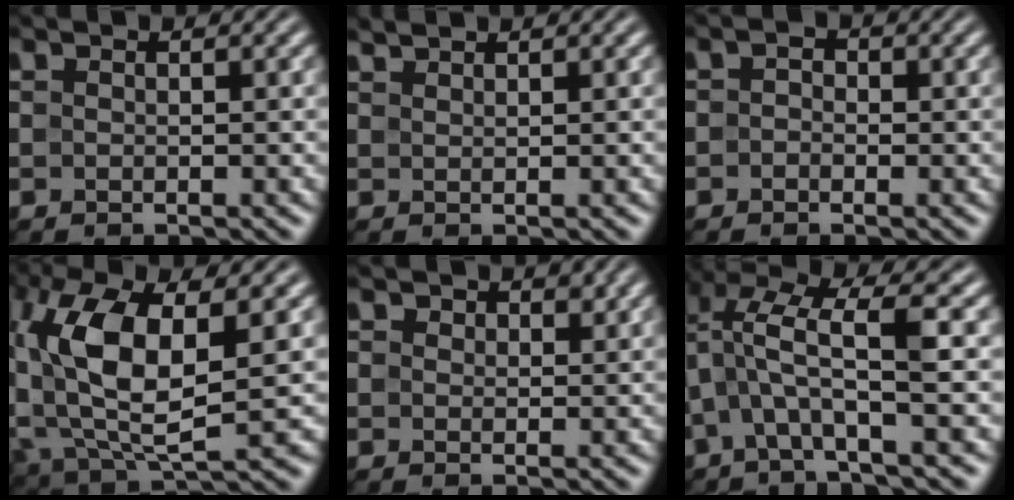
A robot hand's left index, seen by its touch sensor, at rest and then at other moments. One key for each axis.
{"total": 1.2, "fx": 1.2, "fy": 0.1, "fz": 0.2, "tx": -0.003, "ty": 0.001, "tz": 0.023}
{"total": 1.1, "fx": -0.2, "fy": 0.9, "fz": 0.6, "tx": -0.010, "ty": -0.002, "tz": -0.012}
{"total": 11.0, "fx": 1.2, "fy": 4.8, "fz": 9.9, "tx": -0.213, "ty": -0.001, "tz": 0.020}
{"total": 1.8, "fx": 1.2, "fy": 1.2, "fz": 0.6, "tx": -0.011, "ty": -0.004, "tz": 0.015}
{"total": 6.3, "fx": 0.5, "fy": 1.4, "fz": 6.1, "tx": -0.126, "ty": 0.019, "tz": -0.002}